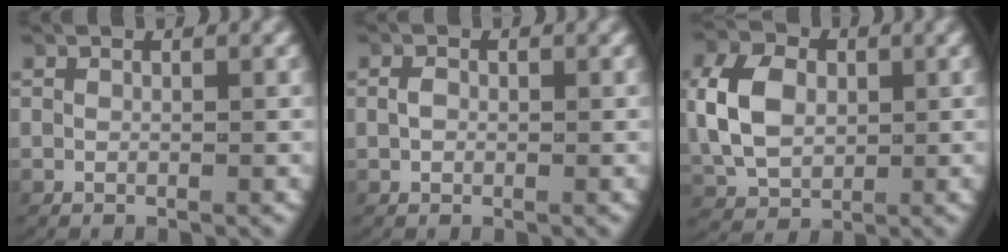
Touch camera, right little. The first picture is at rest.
{"total": 0.9, "force": [-0.1, 0.7, 0.6], "torque": [-0.018, 0.001, 0.000]}
{"total": 6.1, "force": [0.4, 4.7, 3.8], "torque": [-0.089, -0.009, 0.015]}